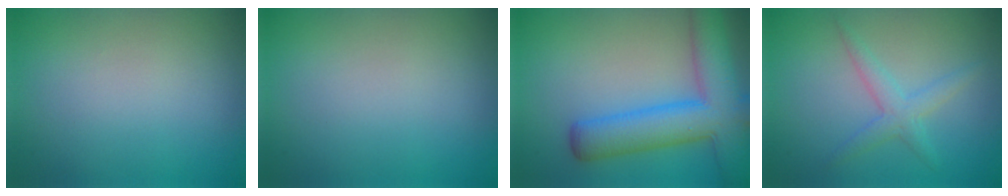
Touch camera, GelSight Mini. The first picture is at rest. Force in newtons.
{"total": 0.0}
{"total": 8.5, "press": 8.4, "slide": 0.5}
{"total": 2.2, "press": 2.2, "slide": 0.1}